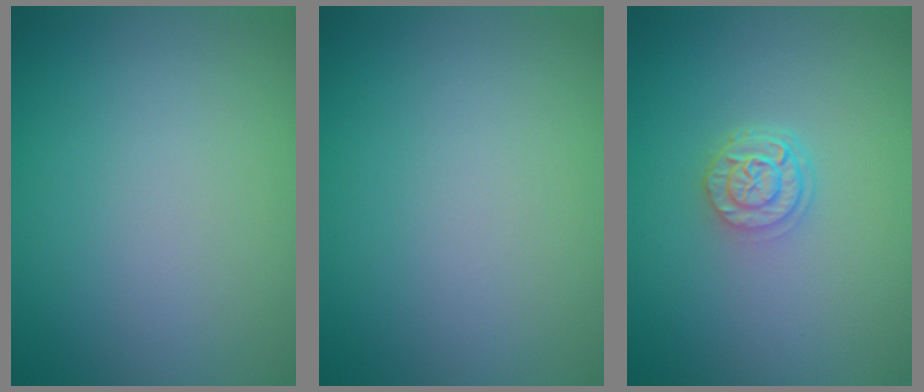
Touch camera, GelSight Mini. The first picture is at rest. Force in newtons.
{"total": 0.0}
{"total": 2.6, "press": 2.1, "slide": 1.5}